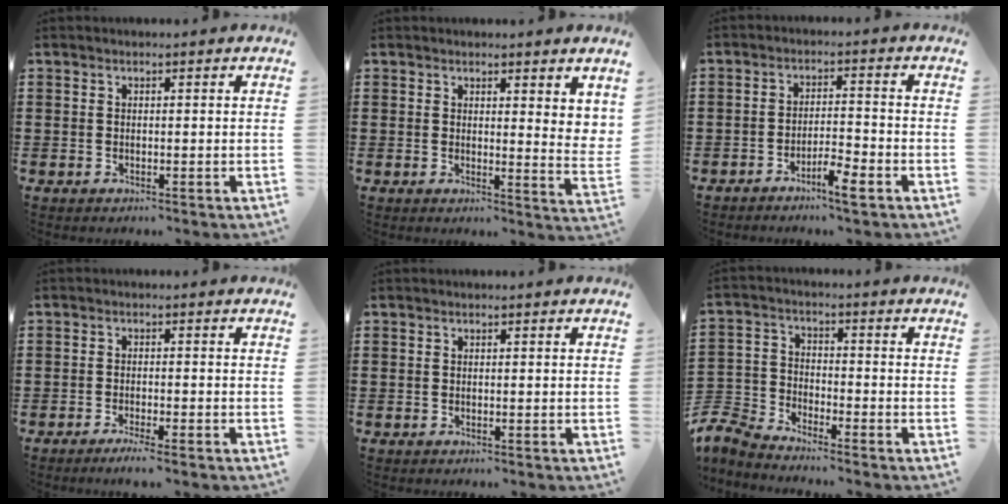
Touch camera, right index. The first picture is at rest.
{"total": 2.6, "force": [2.2, 0.4, 1.3], "torque": [-0.025, -0.002, 0.039]}
{"total": 4.1, "force": [-3.2, 0.5, 2.5], "torque": [-0.043, 0.008, -0.059]}
{"total": 2.1, "force": [-1.8, -0.2, 1.2], "torque": [-0.026, -0.003, -0.034]}
{"total": 0.0}
{"total": 5.0, "force": [-4.8, 0.7, 0.8], "torque": [-0.052, -0.010, -0.109]}